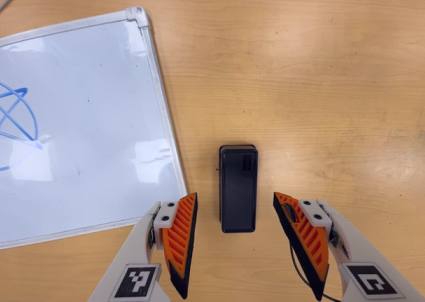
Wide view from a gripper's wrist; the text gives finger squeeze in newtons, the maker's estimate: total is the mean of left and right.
{"total": 0.0}